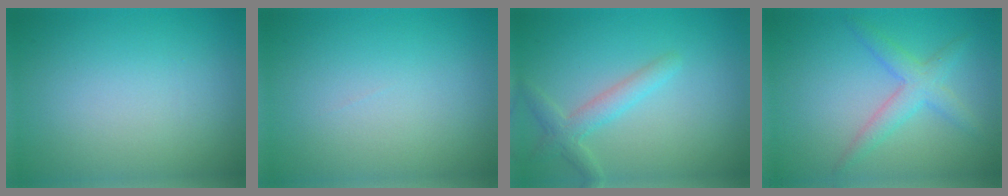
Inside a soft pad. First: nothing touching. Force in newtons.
{"total": 0.0}
{"total": 2.5, "press": 2.5, "slide": 0.1}
{"total": 2.9, "press": 2.9, "slide": 0.1}